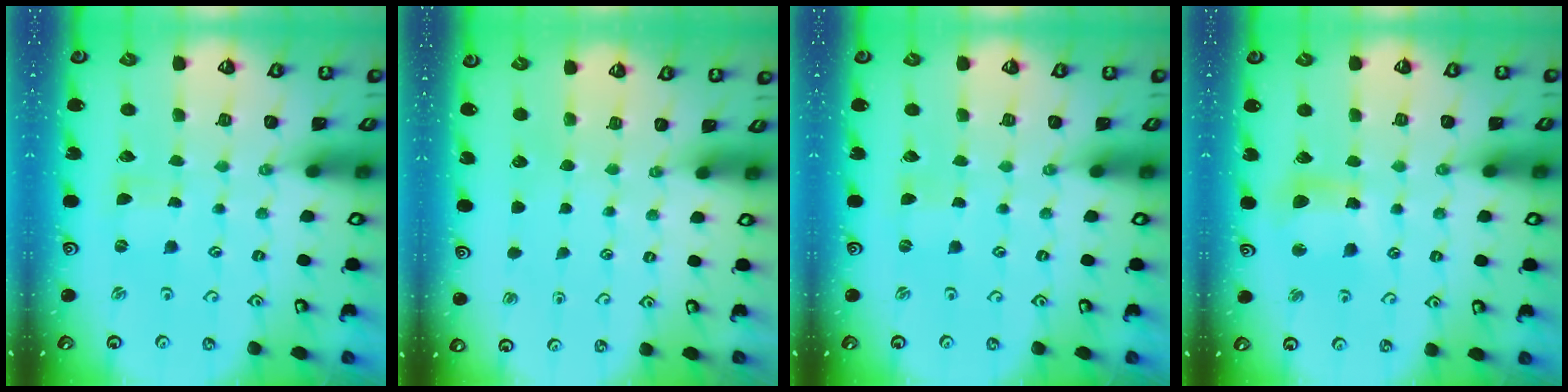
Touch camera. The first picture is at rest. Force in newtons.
{"total": 0.0}
{"total": 0.0}
{"total": 9.5, "press": 9.4, "slide": 1.1}